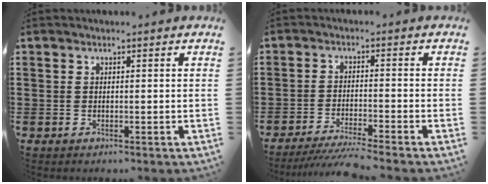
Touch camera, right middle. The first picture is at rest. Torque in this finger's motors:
{"motor_torque": [0.55, 0.19, 0.03, 0.05]}